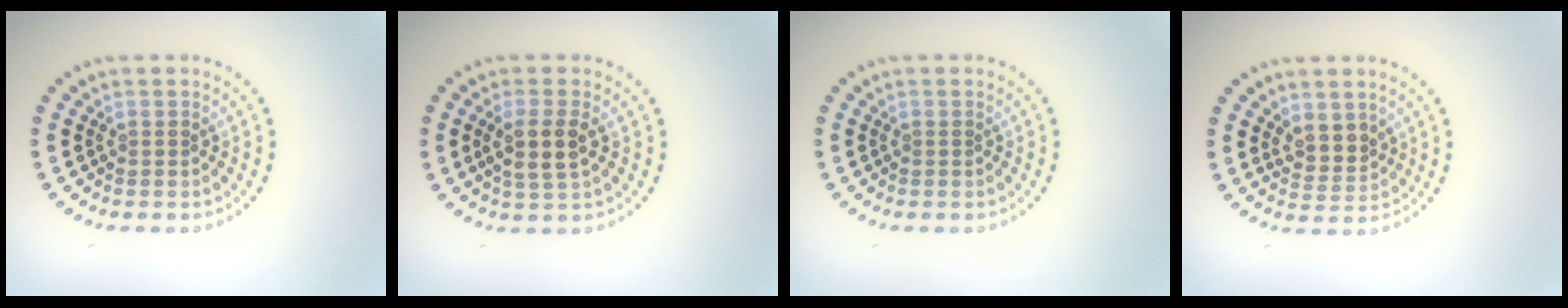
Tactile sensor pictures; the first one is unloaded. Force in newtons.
{"total": 2.9, "press": 2.6, "slide": 1.3}
{"total": 0.0}
{"total": 2.5, "press": 2.2, "slide": 1.2}